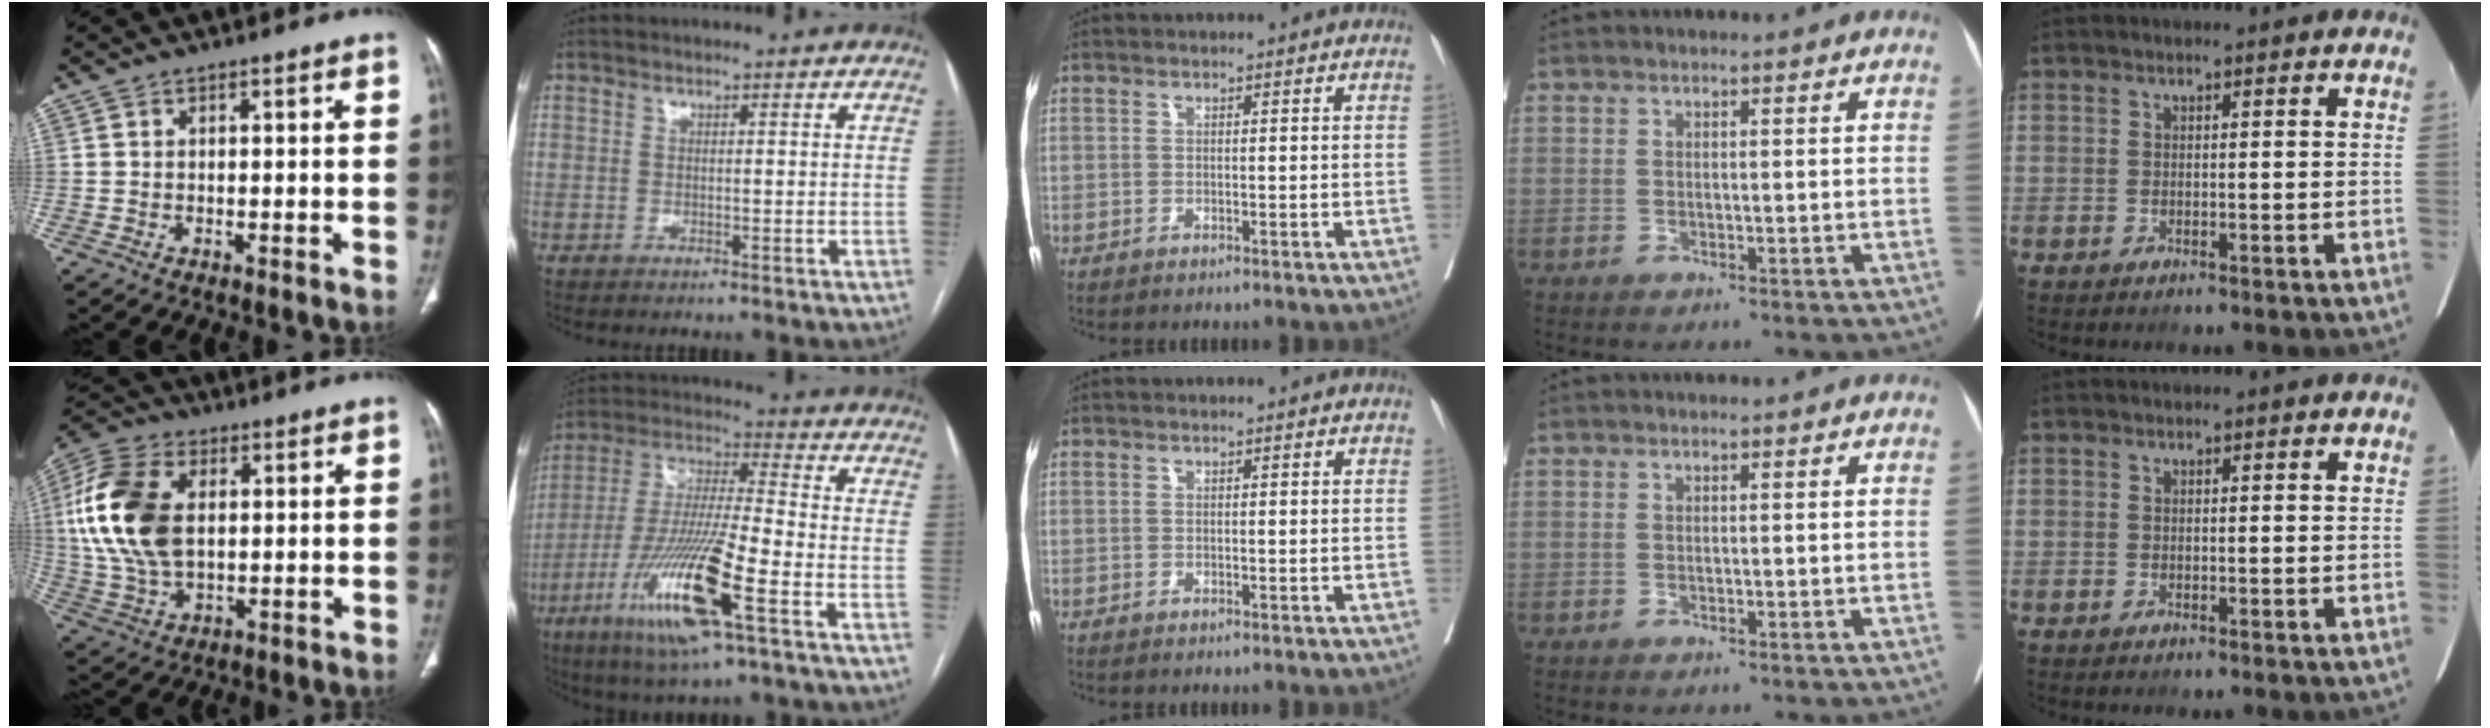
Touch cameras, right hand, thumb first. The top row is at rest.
{"thumb": {"total": 17.3, "force": [2.7, 10.7, 13.4], "torque": [-0.277, 0.002, 0.050]}, "index": {"total": 17.5, "force": [-7.6, 1.1, 15.7], "torque": [-0.329, -0.026, -0.142]}}